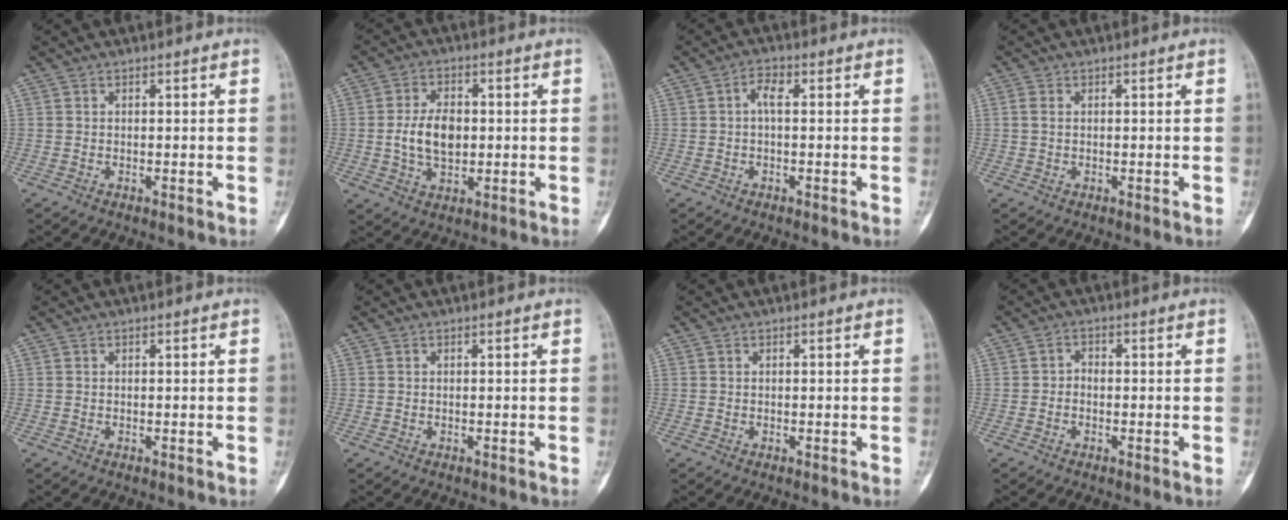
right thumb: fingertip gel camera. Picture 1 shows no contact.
{"total": 8.4, "force": [0.0, 5.3, 6.5], "torque": [-0.110, 0.004, 0.001]}
{"total": 3.0, "force": [0.2, 1.3, 2.7], "torque": [-0.050, 0.010, -0.003]}
{"total": 1.5, "force": [0.3, 1.0, 1.1], "torque": [-0.027, 0.001, 0.006]}
{"total": 0.0}
{"total": 0.0}
{"total": 0.0}
{"total": 1.7, "force": [-0.5, 1.3, 0.9], "torque": [-0.007, 0.007, -0.014]}